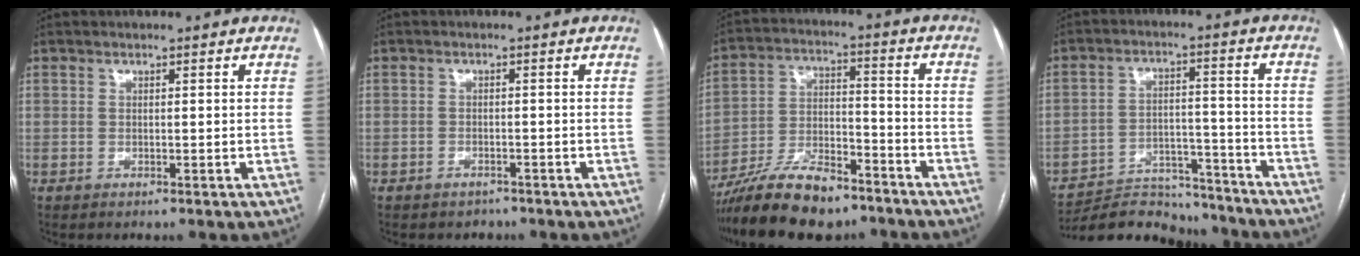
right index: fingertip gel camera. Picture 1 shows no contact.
{"total": 2.1, "force": [-1.6, 1.2, -0.1], "torque": [-0.008, 0.005, -0.022]}
{"total": 14.4, "force": [-11.7, 4.2, 7.3], "torque": [-0.133, 0.008, -0.205]}
{"total": 15.9, "force": [-15.1, 3.9, 2.9], "torque": [-0.052, 0.022, -0.221]}